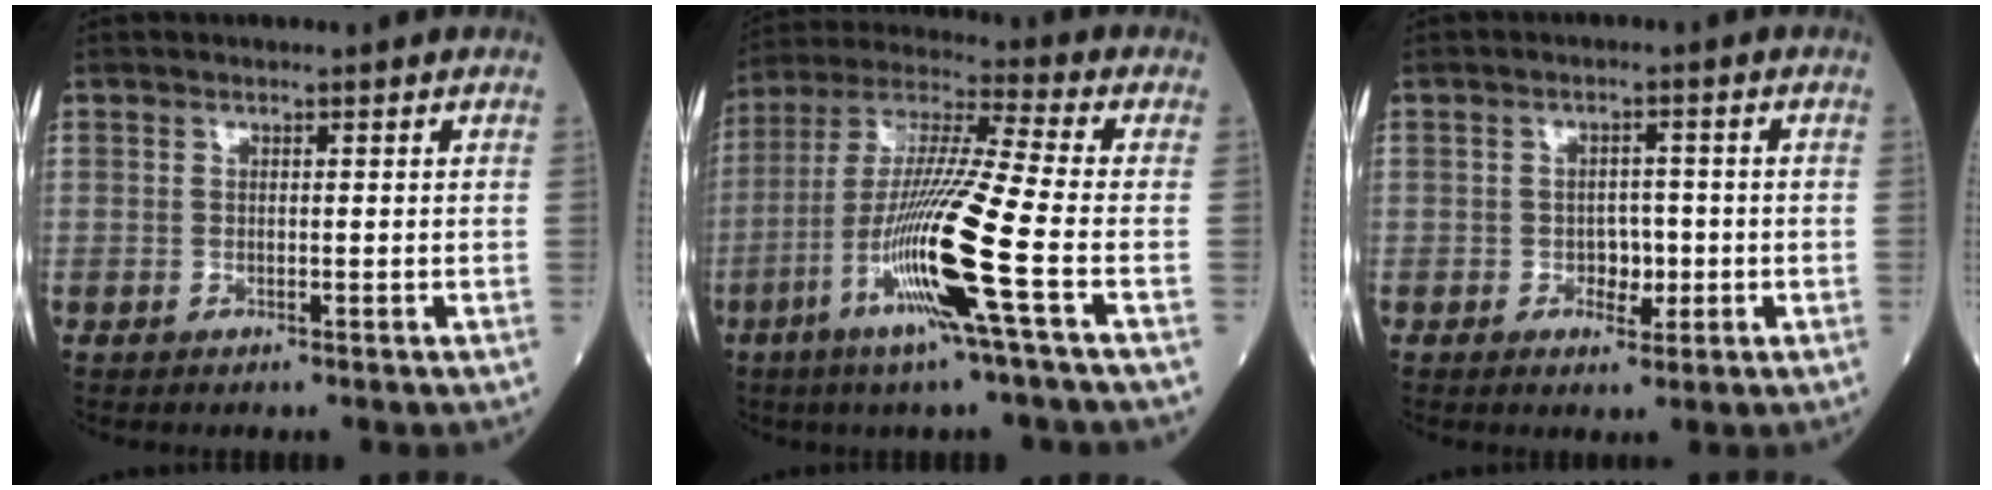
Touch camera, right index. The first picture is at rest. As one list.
[{"total": 15.7, "force": [-5.6, -1.4, 14.6], "torque": [-0.296, -0.017, -0.112]}, {"total": 3.1, "force": [-0.7, 2.0, 2.2], "torque": [-0.027, 0.005, -0.006]}]